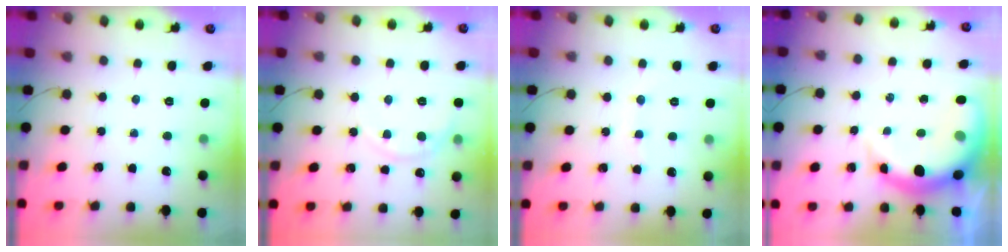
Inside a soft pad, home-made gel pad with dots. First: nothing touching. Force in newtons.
{"total": 4.4, "press": 4.3, "slide": 0.9}
{"total": 5.0, "press": 4.8, "slide": 1.4}
{"total": 9.6, "press": 9.3, "slide": 2.5}